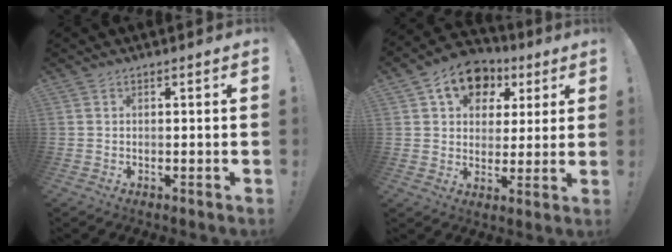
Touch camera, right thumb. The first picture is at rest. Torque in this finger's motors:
{"motor_torque": [0.75, 2.50, 0.02, 0.20, 0.05]}